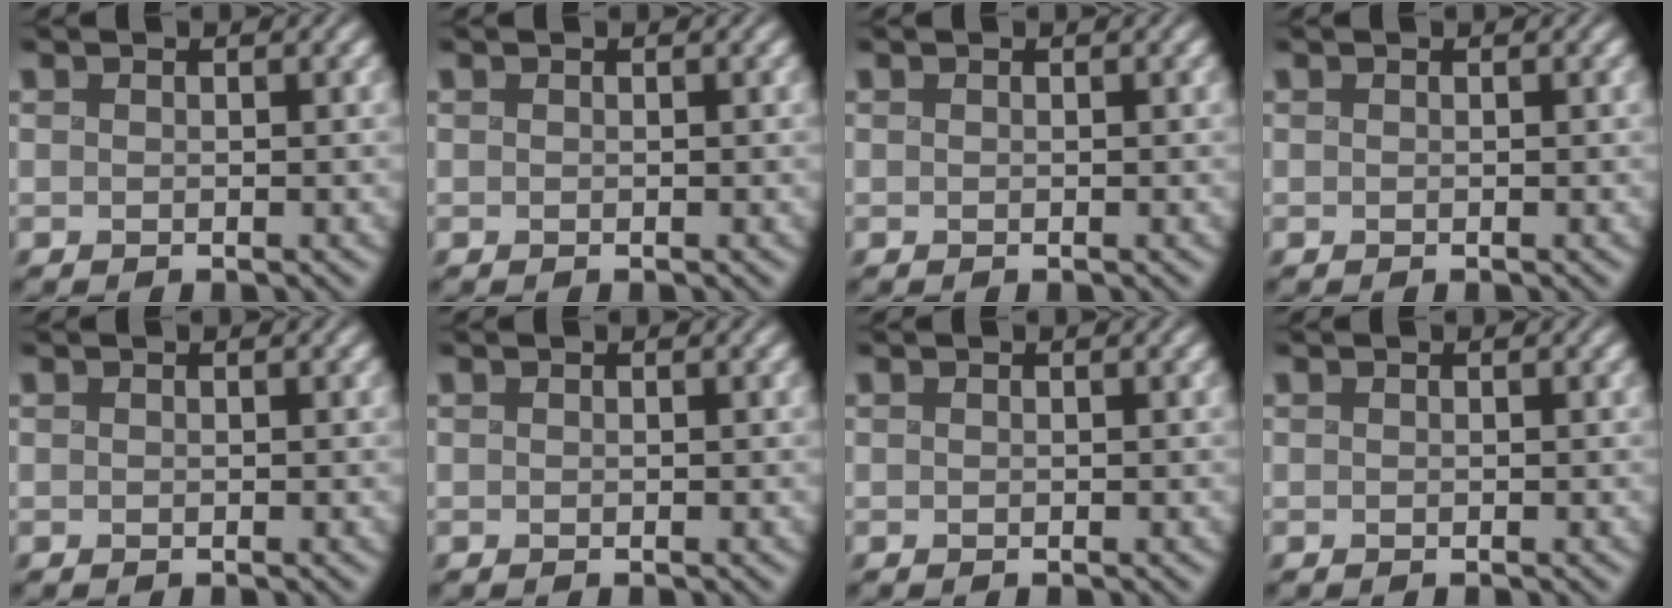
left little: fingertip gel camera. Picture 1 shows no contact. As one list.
[{"total": 0.0}, {"total": 0.0}, {"total": 0.0}, {"total": 0.0}, {"total": 0.0}, {"total": 0.0}, {"total": 0.0}]